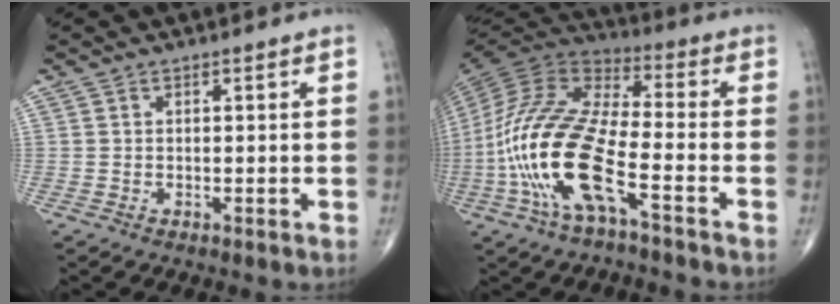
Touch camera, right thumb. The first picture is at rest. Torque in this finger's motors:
{"motor_torque": [2.25, 2.44, 2.26, -0.51, 0.74]}